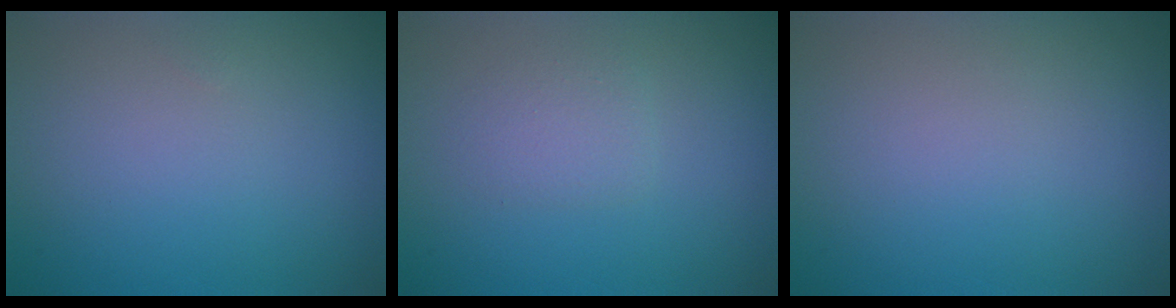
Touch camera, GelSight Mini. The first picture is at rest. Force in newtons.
{"total": 1.5, "press": 1.5, "slide": 0.0}
{"total": 0.0}